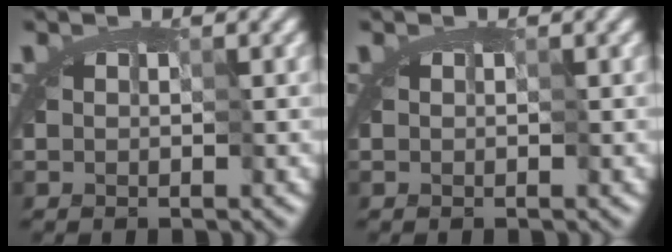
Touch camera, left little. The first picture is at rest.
{"total": 0.0}